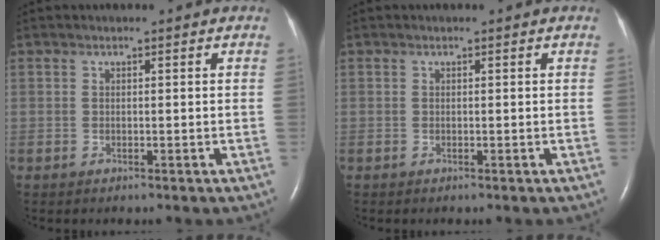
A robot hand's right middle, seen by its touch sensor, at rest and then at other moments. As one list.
[{"total": 0.0}]